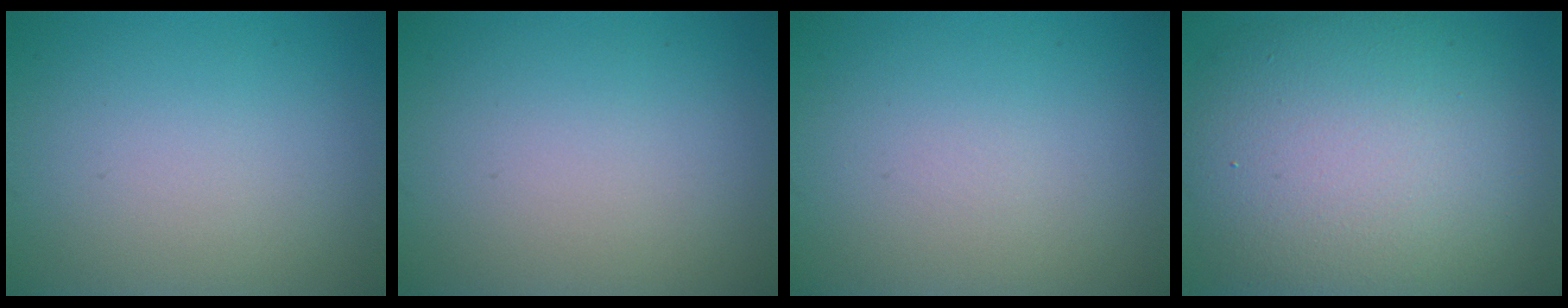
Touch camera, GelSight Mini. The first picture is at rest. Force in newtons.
{"total": 0.0}
{"total": 0.0}
{"total": 12.9, "press": 12.8, "slide": 1.1}